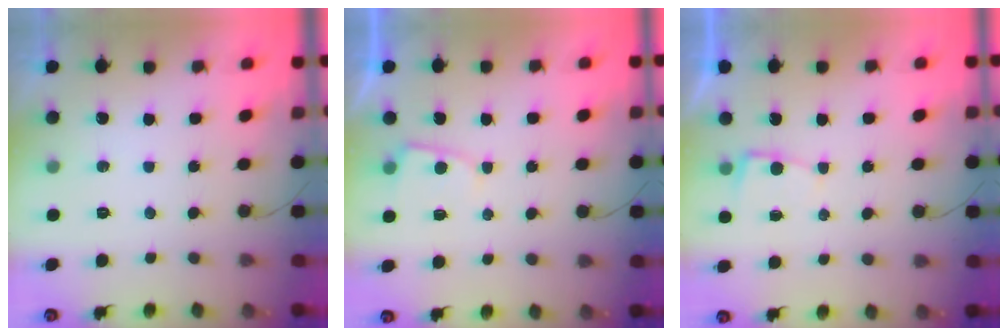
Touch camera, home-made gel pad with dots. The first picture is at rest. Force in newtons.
{"total": 2.6, "press": 2.6, "slide": 0.2}
{"total": 2.3, "press": 2.3, "slide": 0.3}